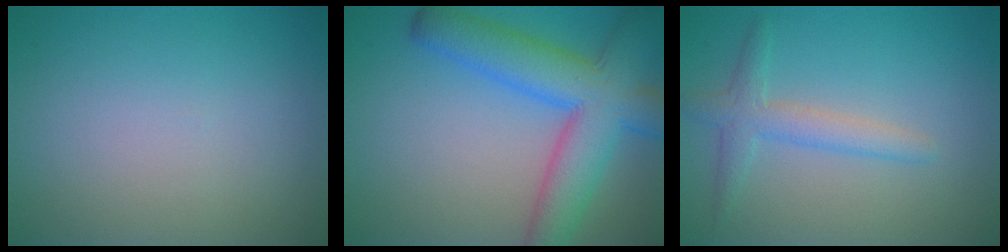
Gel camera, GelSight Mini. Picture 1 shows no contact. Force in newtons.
{"total": 8.7, "press": 8.7, "slide": 0.3}
{"total": 2.3, "press": 2.3, "slide": 0.0}